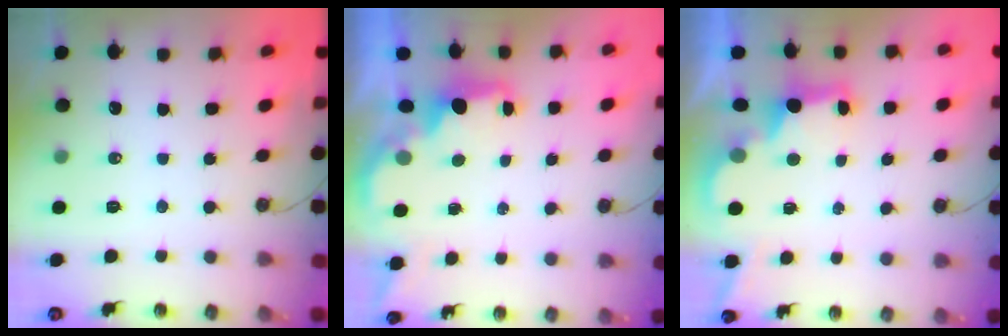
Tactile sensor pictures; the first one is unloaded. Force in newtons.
{"total": 1.9, "press": 1.8, "slide": 0.7}
{"total": 2.9, "press": 2.8, "slide": 0.9}